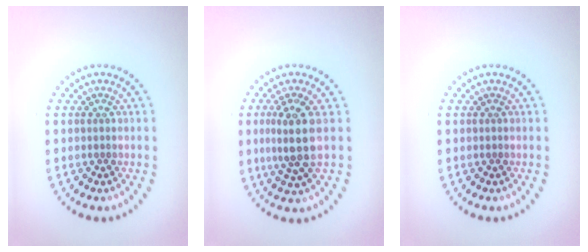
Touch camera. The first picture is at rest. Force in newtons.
{"total": 3.7, "press": 3.3, "slide": 1.7}
{"total": 0.0}